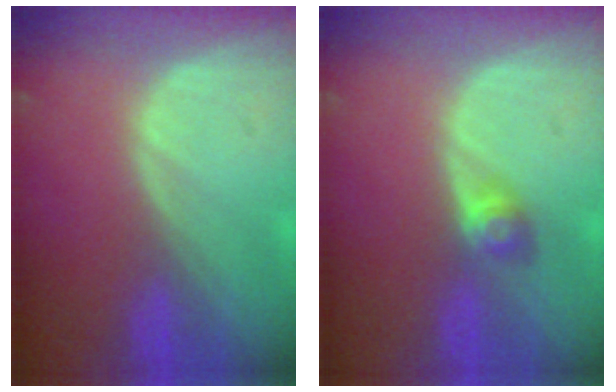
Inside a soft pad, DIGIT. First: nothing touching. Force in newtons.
{"total": 2.8, "press": 2.6, "slide": 1.2}